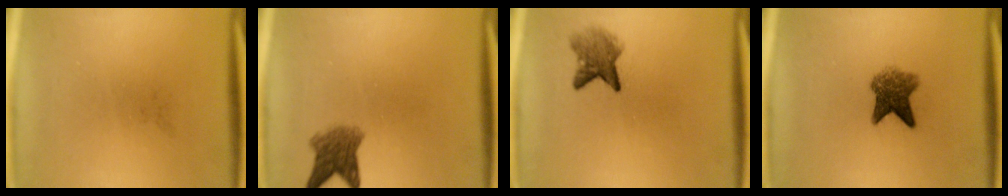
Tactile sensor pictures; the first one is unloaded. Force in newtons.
{"total": 4.4}
{"total": 4.0}
{"total": 5.5}